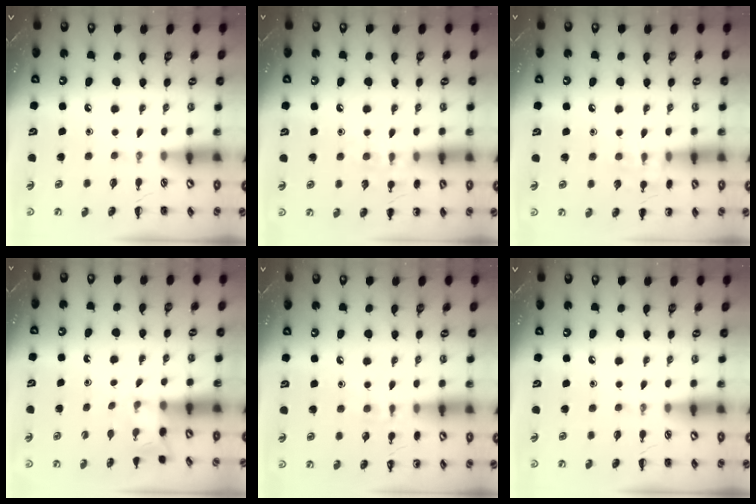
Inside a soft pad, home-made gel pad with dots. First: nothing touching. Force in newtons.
{"total": 8.4, "press": 8.2, "slide": 1.6}
{"total": 7.9, "press": 7.7, "slide": 1.7}
{"total": 2.6, "press": 2.5, "slide": 0.9}
{"total": 6.6, "press": 6.3, "slide": 1.9}
{"total": 0.0}